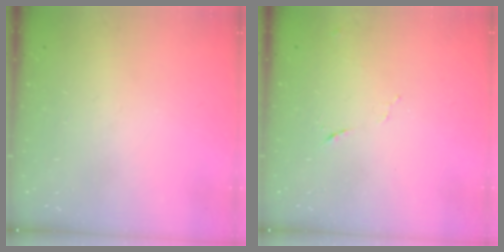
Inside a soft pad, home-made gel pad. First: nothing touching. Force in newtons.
{"total": 5.2, "press": 5.1, "slide": 0.8}